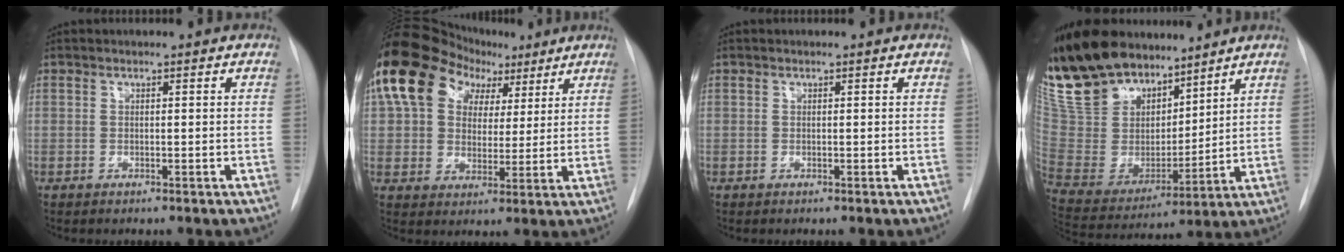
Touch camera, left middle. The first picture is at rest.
{"total": 16.1, "force": [8.4, 11.1, 8.1], "torque": [-0.153, 0.064, 0.144]}
{"total": 0.0}
{"total": 21.6, "force": [17.1, 9.3, 9.4], "torque": [-0.207, 0.012, 0.321]}